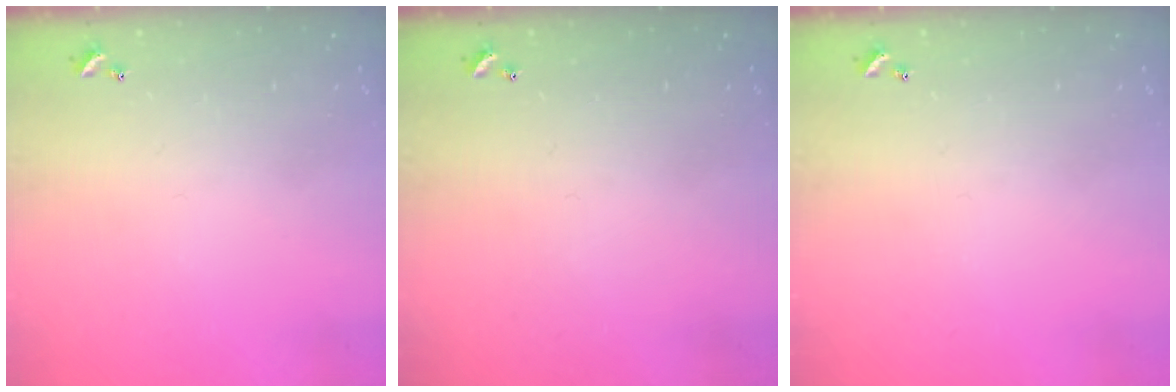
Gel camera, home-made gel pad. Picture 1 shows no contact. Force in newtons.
{"total": 0.0}
{"total": 0.0}